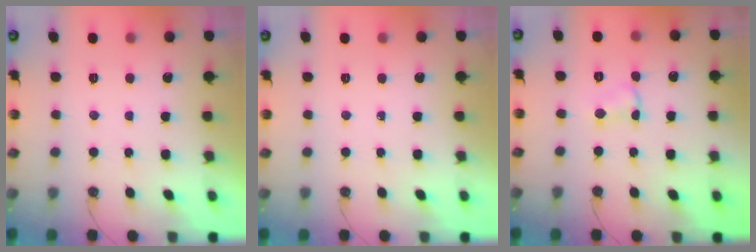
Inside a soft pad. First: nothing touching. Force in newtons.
{"total": 0.0}
{"total": 2.8, "press": 2.8, "slide": 0.4}